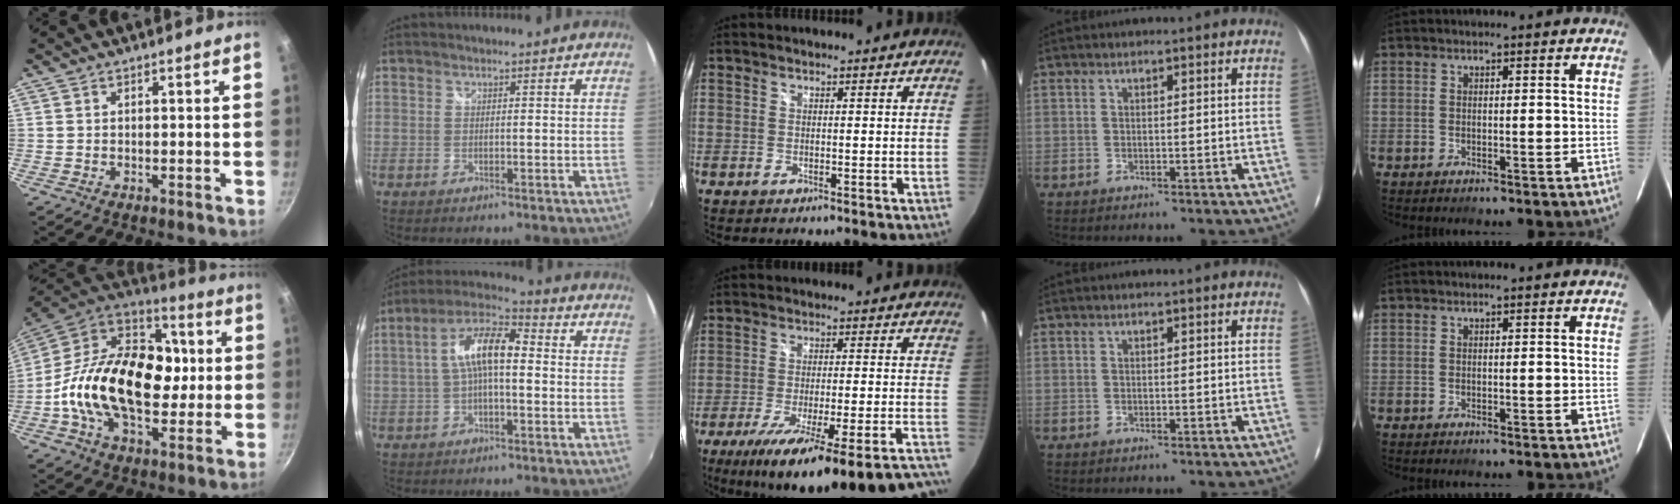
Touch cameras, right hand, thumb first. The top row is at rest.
{"thumb": {"total": 27.5, "force": [-1.5, 17.7, 21.0], "torque": [-0.328, 0.038, -0.040]}, "index": {"total": 9.7, "force": [0.0, 3.4, 9.0], "torque": [-0.178, 0.025, -0.003]}, "middle": {"total": 26.8, "force": [-21.9, 2.0, 15.3], "torque": [-0.240, -0.073, -0.313]}}